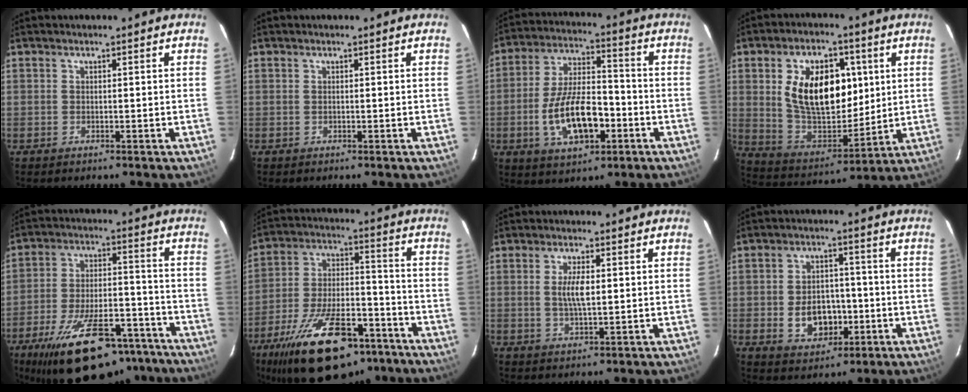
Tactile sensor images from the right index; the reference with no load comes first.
{"total": 0.0}
{"total": 13.6, "force": [-4.6, 6.2, 11.3], "torque": [-0.222, 0.005, -0.071]}
{"total": 18.1, "force": [4.4, 10.6, 14.0], "torque": [-0.258, 0.010, 0.091]}
{"total": 26.4, "force": [-19.7, 9.9, 14.5], "torque": [-0.250, -0.005, -0.279]}
{"total": 26.1, "force": [-17.2, 11.2, 16.1], "torque": [-0.293, -0.009, -0.257]}
{"total": 4.4, "force": [0.4, 1.4, 4.1], "torque": [-0.076, -0.001, 0.009]}
{"total": 9.1, "force": [-2.4, 6.6, 5.8], "torque": [-0.119, 0.008, -0.024]}